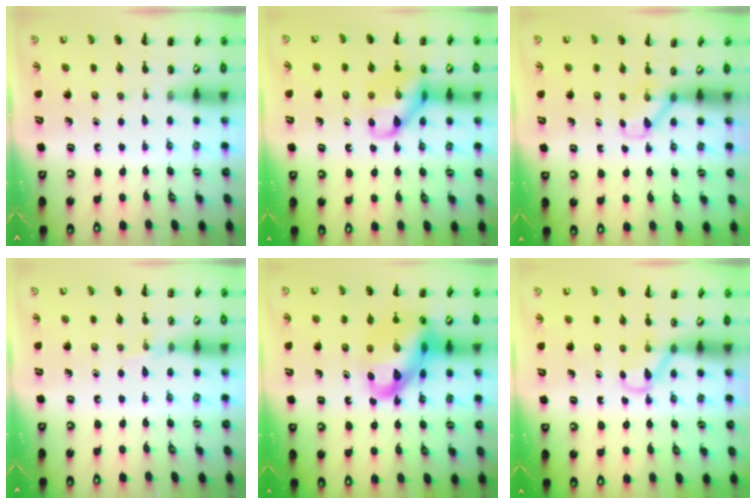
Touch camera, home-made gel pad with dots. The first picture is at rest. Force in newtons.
{"total": 11.7, "press": 11.7, "slide": 0.7}
{"total": 2.8, "press": 2.6, "slide": 0.9}
{"total": 3.9, "press": 3.7, "slide": 1.2}
{"total": 17.7, "press": 17.3, "slide": 3.7}
{"total": 3.4, "press": 3.1, "slide": 1.3}